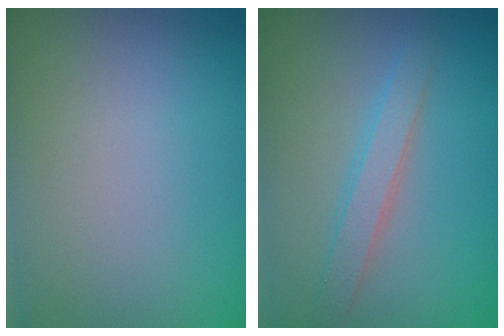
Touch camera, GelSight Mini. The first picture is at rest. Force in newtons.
{"total": 2.3, "press": 2.3, "slide": 0.1}